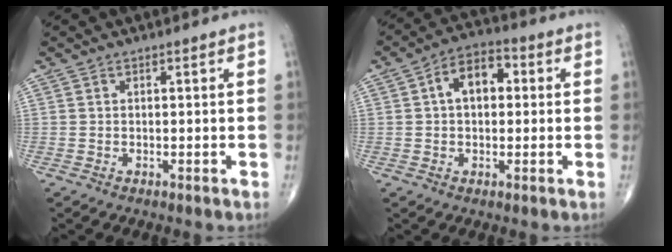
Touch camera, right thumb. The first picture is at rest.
{"total": 8.2, "force": [1.3, 5.2, 6.2], "torque": [-0.088, 0.023, 0.013]}